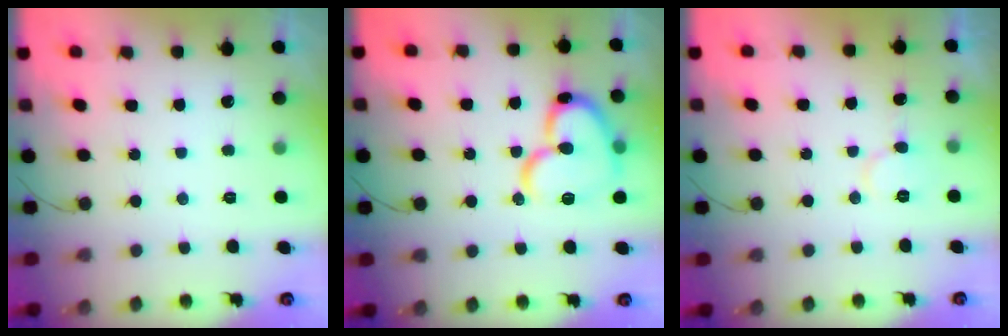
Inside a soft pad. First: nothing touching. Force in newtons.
{"total": 17.2, "press": 17.1, "slide": 1.5}
{"total": 5.9, "press": 5.9, "slide": 0.7}